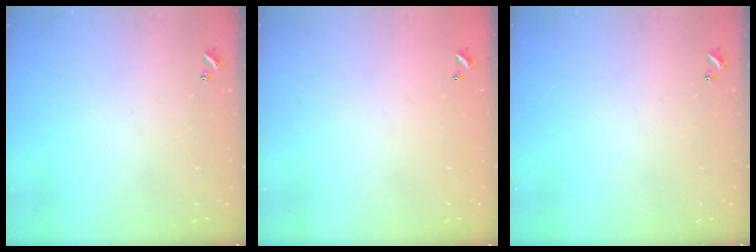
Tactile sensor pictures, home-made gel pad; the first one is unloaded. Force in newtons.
{"total": 2.7, "press": 2.7, "slide": 0.1}
{"total": 0.0}